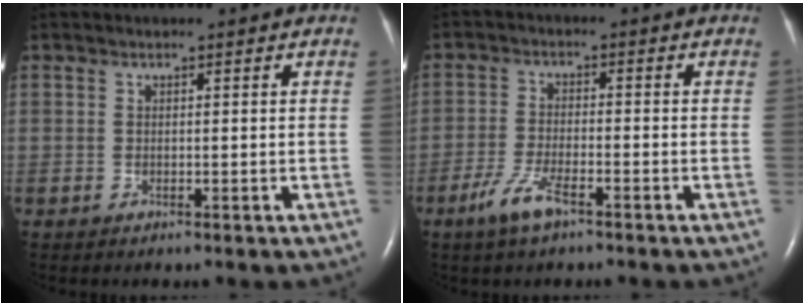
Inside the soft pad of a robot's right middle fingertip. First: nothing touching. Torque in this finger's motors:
{"motor_torque": [0.84, -0.67, 0.29, 0.06]}